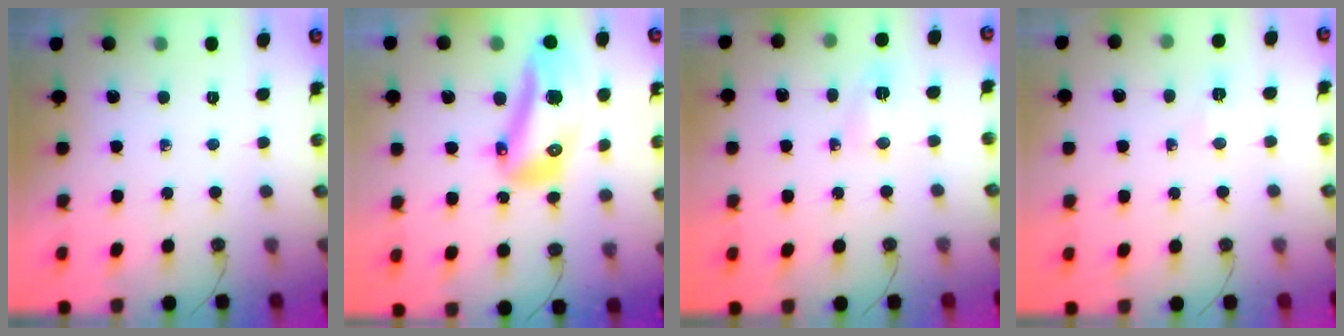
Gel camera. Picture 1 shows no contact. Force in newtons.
{"total": 18.1, "press": 17.9, "slide": 2.2}
{"total": 2.9, "press": 2.7, "slide": 1.0}
{"total": 2.9, "press": 2.9, "slide": 0.3}